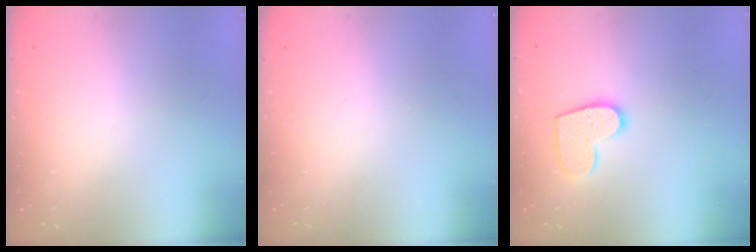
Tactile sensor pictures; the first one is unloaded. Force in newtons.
{"total": 0.0}
{"total": 11.3, "press": 11.3, "slide": 0.7}